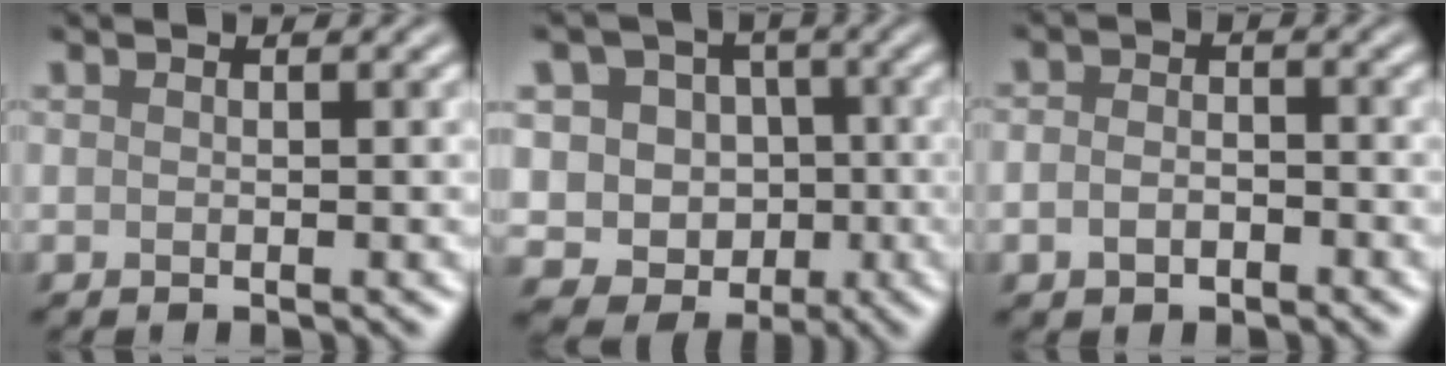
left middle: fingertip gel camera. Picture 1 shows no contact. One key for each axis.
{"total": 8.1, "fx": -0.8, "fy": 7.4, "fz": 3.1, "tx": -0.034, "ty": 0.025, "tz": -0.043}
{"total": 2.2, "fx": -0.9, "fy": 1.5, "fz": 1.3, "tx": -0.024, "ty": 0.000, "tz": -0.022}